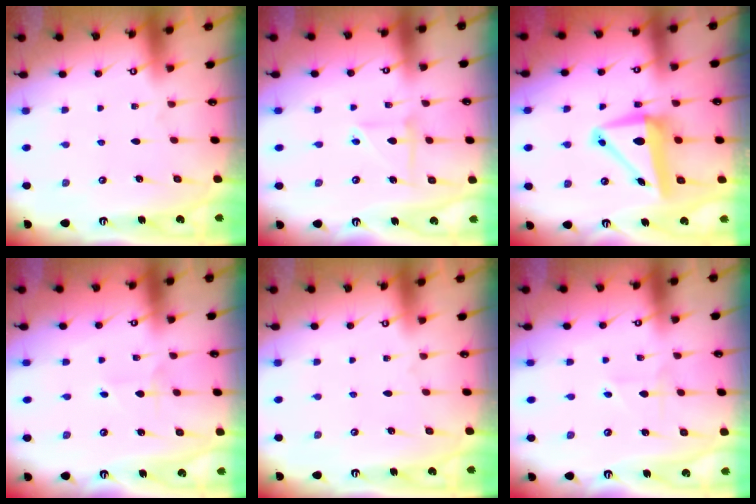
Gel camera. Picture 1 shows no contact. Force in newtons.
{"total": 5.2, "press": 5.2, "slide": 0.7}
{"total": 9.1, "press": 9.0, "slide": 1.7}
{"total": 1.4, "press": 1.4, "slide": 0.1}
{"total": 0.0}
{"total": 1.9, "press": 1.9, "slide": 0.2}